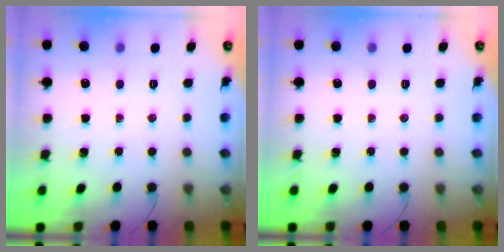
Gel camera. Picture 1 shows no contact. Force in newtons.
{"total": 0.0}